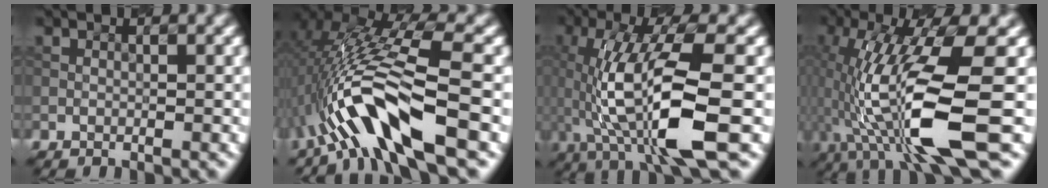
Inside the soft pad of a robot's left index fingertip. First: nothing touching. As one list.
[{"total": 10.1, "force": [-2.7, 2.7, 9.3], "torque": [-0.186, 0.019, -0.050]}, {"total": 9.9, "force": [-2.3, 2.5, 9.3], "torque": [-0.185, -0.004, -0.040]}, {"total": 11.7, "force": [-2.6, 2.6, 11.1], "torque": [-0.223, -0.008, -0.042]}]